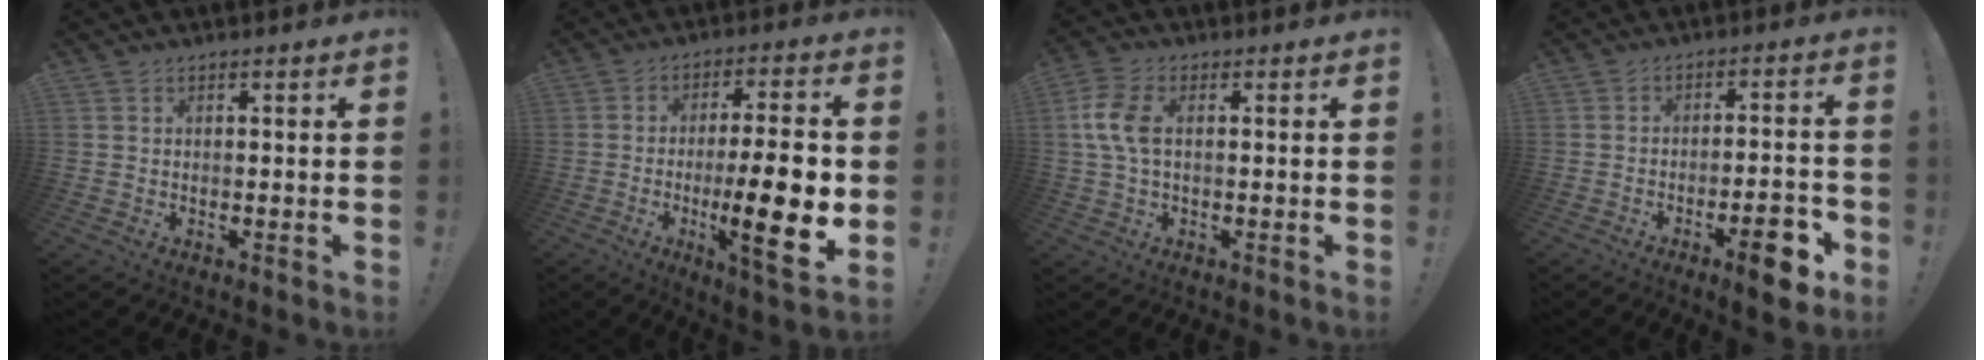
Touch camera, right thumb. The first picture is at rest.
{"total": 18.2, "force": [-3.1, 3.6, 17.5], "torque": [-0.267, -0.003, -0.045]}
{"total": 7.8, "force": [0.6, 4.5, 6.4], "torque": [-0.132, 0.000, 0.010]}
{"total": 9.9, "force": [-5.2, 2.9, 7.9], "torque": [-0.097, 0.023, -0.084]}